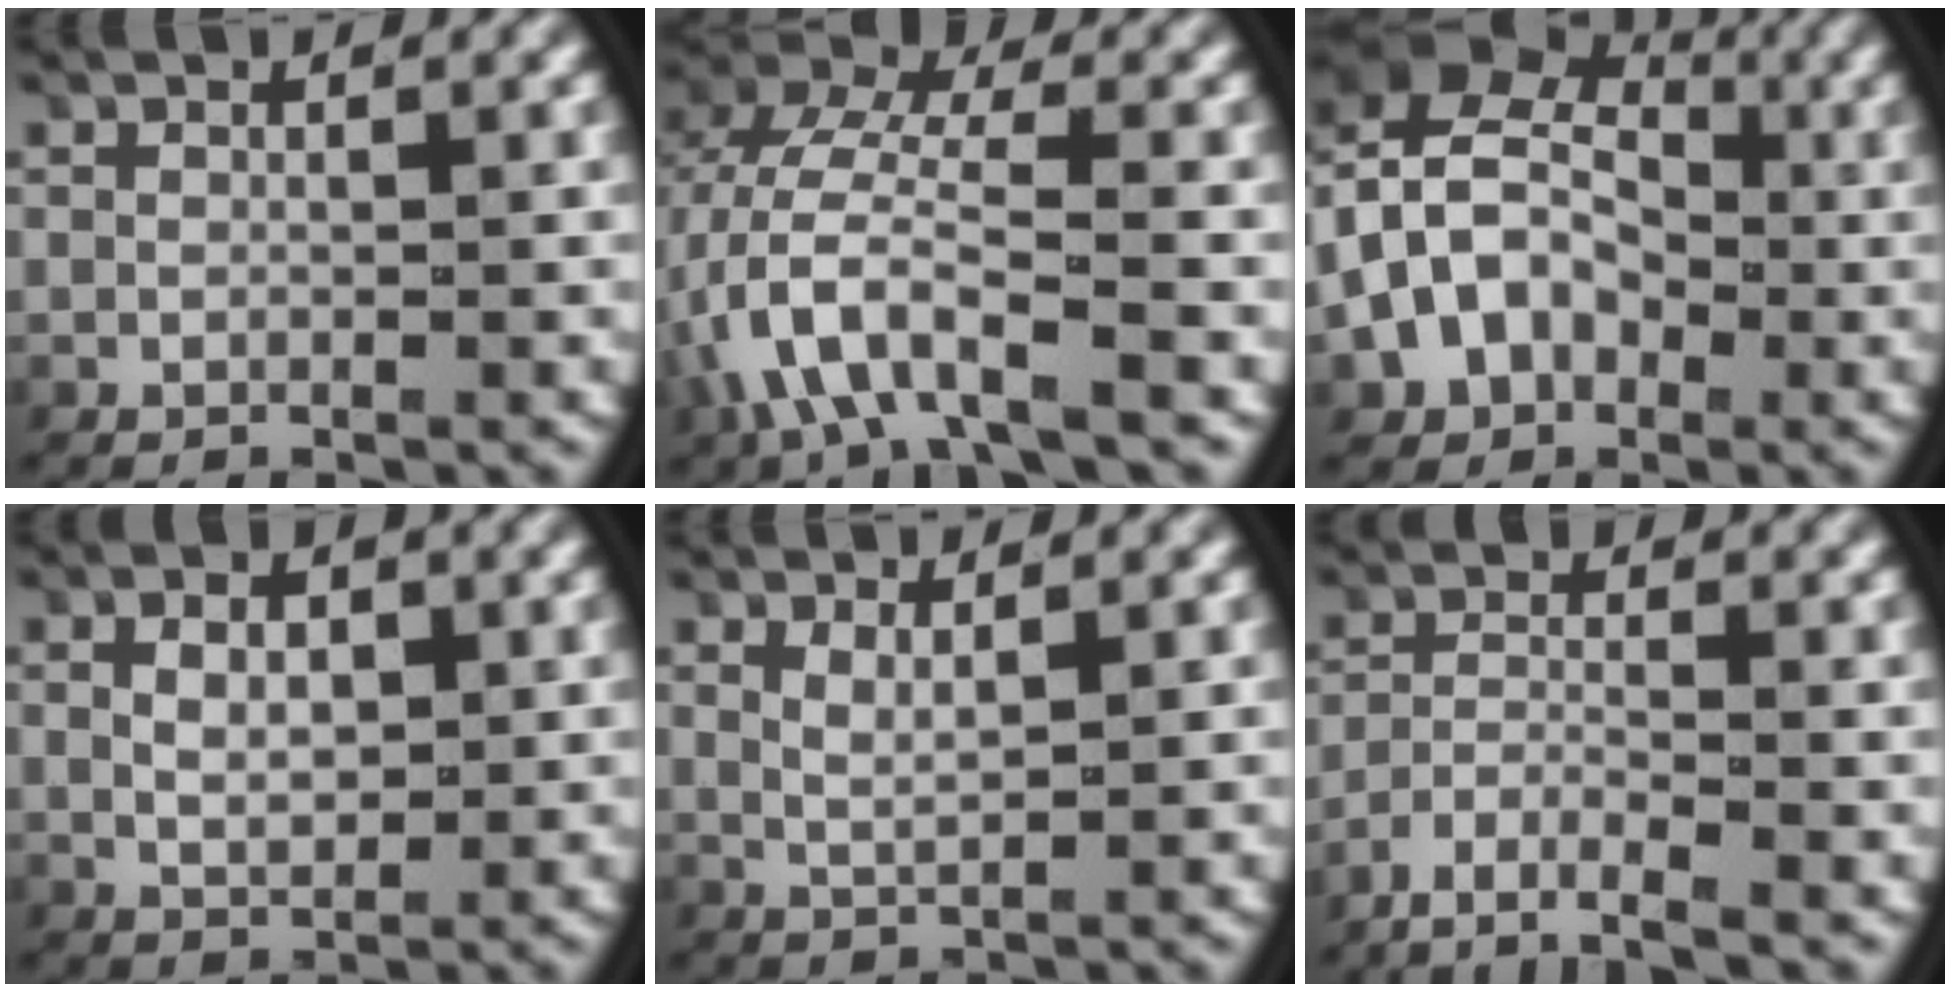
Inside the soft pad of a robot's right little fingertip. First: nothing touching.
{"total": 6.1, "force": [-0.3, 3.4, 5.1], "torque": [-0.130, -0.012, -0.001]}
{"total": 10.3, "force": [1.7, 8.6, 5.3], "torque": [-0.133, -0.004, 0.023]}
{"total": 3.0, "force": [0.5, 2.0, 2.2], "torque": [-0.032, -0.007, 0.017]}
{"total": 1.5, "force": [0.8, 0.3, 1.1], "torque": [-0.028, -0.006, 0.024]}
{"total": 5.8, "force": [-5.1, 1.3, 2.2], "torque": [-0.039, -0.018, -0.082]}